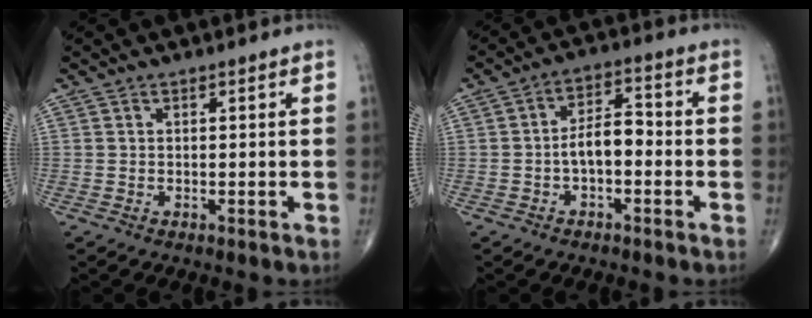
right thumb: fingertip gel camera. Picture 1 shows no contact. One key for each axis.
{"total": 6.4, "fx": -1.4, "fy": 3.3, "fz": 5.2, "tx": -0.081, "ty": 0.031, "tz": -0.031}